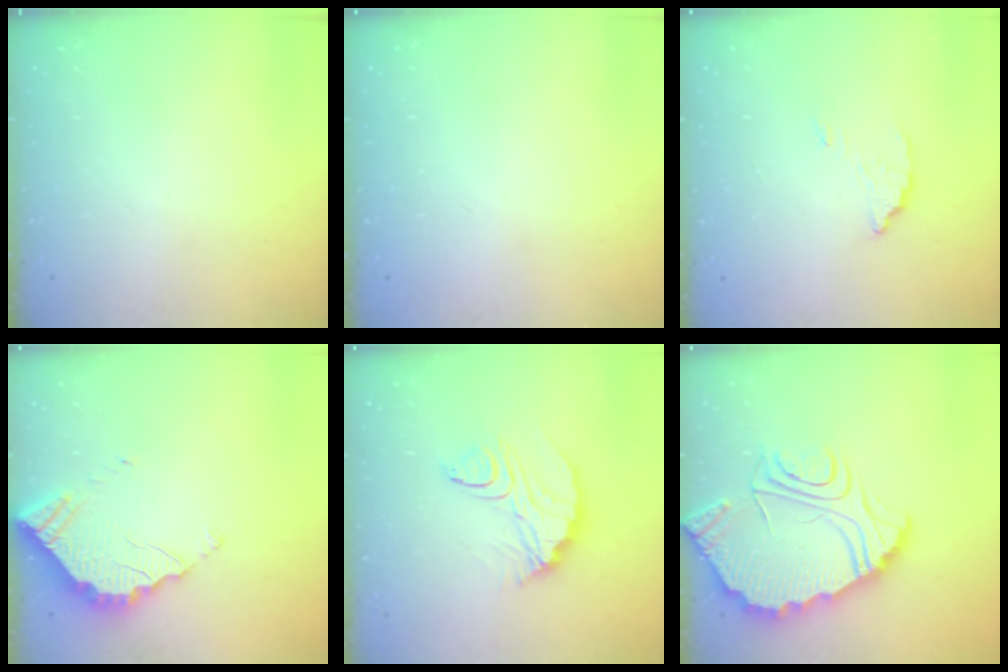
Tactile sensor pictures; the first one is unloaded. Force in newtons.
{"total": 2.1, "press": 2.1, "slide": 0.1}
{"total": 3.4, "press": 3.4, "slide": 0.3}
{"total": 3.9, "press": 3.9, "slide": 0.3}
{"total": 12.2, "press": 12.2, "slide": 1.1}
{"total": 13.0, "press": 12.9, "slide": 1.2}